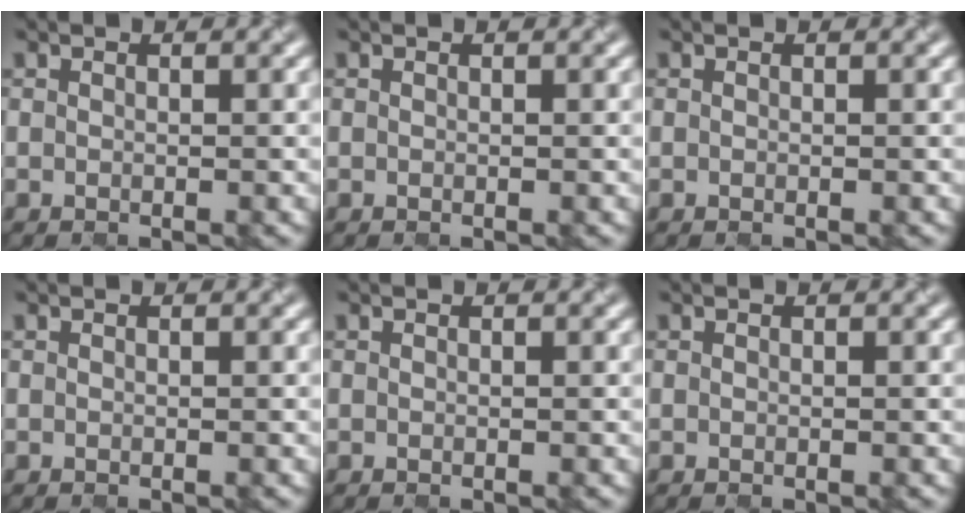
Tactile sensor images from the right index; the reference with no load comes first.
{"total": 0.0}
{"total": 0.0}
{"total": 0.0}
{"total": 0.0}
{"total": 0.0}